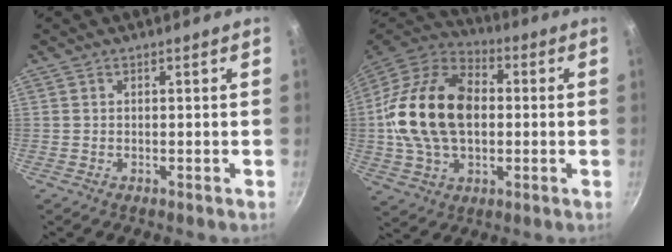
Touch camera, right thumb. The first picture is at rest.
{"total": 22.4, "force": [0.7, 15.0, 16.7], "torque": [-0.292, 0.030, 0.004]}